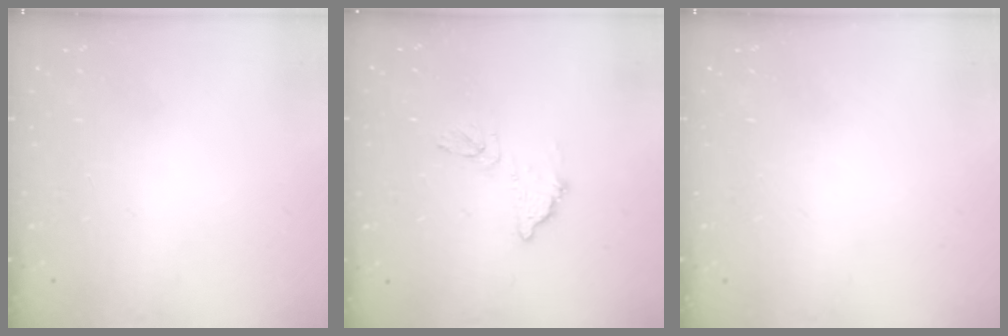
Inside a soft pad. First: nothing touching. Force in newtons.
{"total": 10.0, "press": 10.0, "slide": 0.3}
{"total": 0.0}